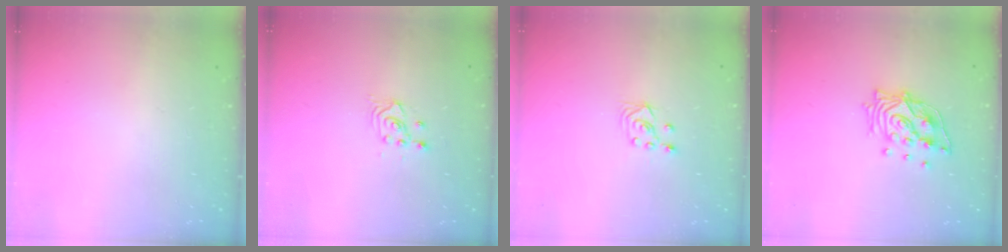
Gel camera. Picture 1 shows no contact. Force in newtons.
{"total": 2.7, "press": 2.7, "slide": 0.3}
{"total": 2.6, "press": 2.5, "slide": 1.0}
{"total": 14.1, "press": 14.0, "slide": 1.8}